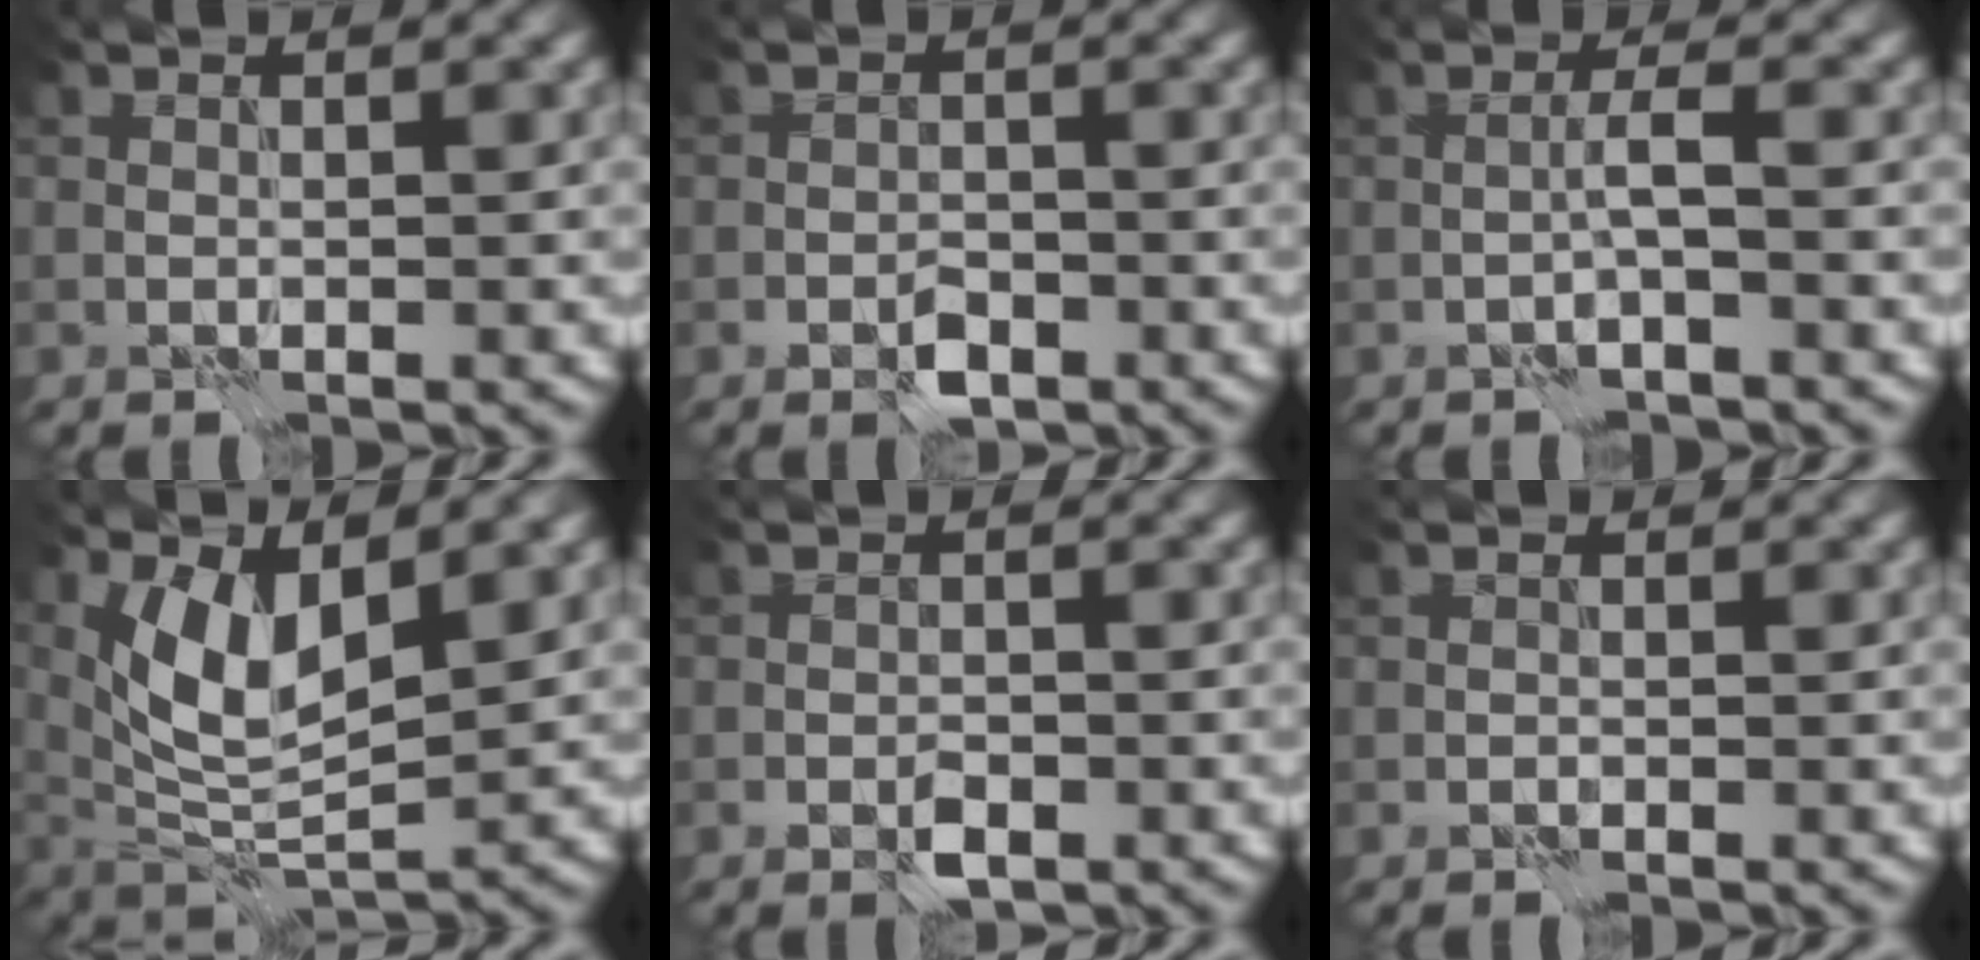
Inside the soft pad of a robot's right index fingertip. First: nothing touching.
{"total": 2.2, "force": [-1.3, 1.1, 1.3], "torque": [-0.022, 0.002, -0.024]}
{"total": 1.7, "force": [-0.6, 0.1, 1.6], "torque": [-0.031, 0.008, -0.016]}
{"total": 6.4, "force": [2.3, 2.8, 5.3], "torque": [-0.109, -0.014, 0.049]}
{"total": 1.9, "force": [-0.9, 1.0, 1.3], "torque": [-0.025, 0.000, -0.017]}
{"total": 0.7, "force": [-0.3, 0.6, 0.3], "torque": [-0.004, 0.000, -0.007]}